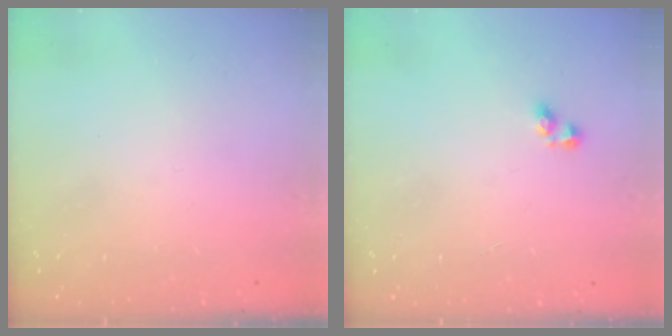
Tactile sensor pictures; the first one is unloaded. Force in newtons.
{"total": 2.6, "press": 2.6, "slide": 0.2}